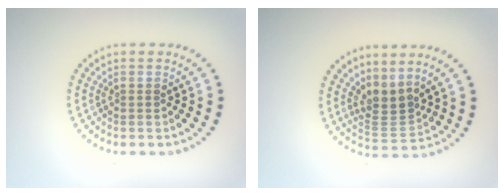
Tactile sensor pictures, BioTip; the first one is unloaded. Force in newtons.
{"total": 2.8, "press": 2.0, "slide": 2.0}